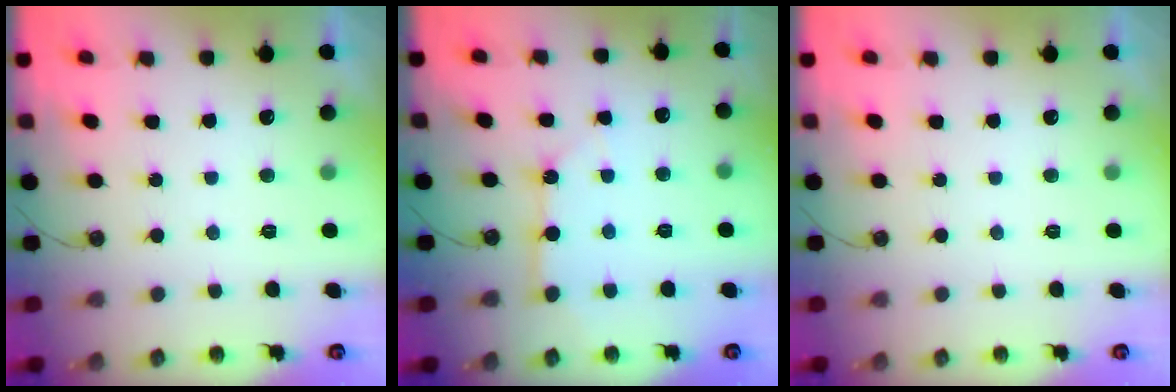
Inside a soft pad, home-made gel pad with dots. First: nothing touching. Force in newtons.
{"total": 4.4, "press": 4.4, "slide": 0.5}
{"total": 0.0}